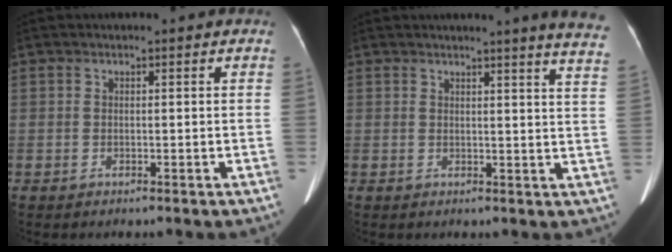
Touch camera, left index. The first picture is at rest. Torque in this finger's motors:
{"motor_torque": [0.99, -1.15, 0.26, 0.08]}